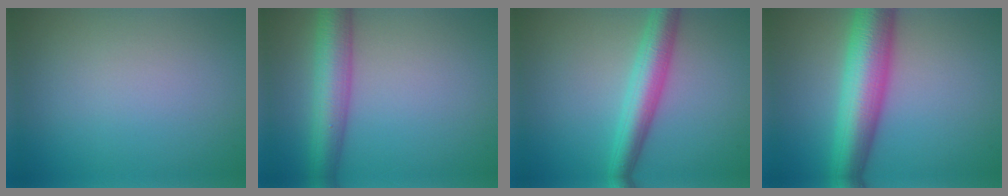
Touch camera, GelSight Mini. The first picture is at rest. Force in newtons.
{"total": 5.7, "press": 5.7, "slide": 0.1}
{"total": 4.8, "press": 4.8, "slide": 0.2}
{"total": 8.6, "press": 8.6, "slide": 0.2}